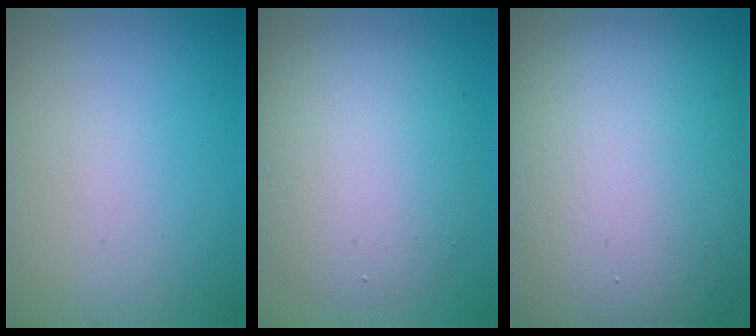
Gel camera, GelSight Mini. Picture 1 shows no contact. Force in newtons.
{"total": 6.7, "press": 6.7, "slide": 0.6}
{"total": 19.8, "press": 19.8, "slide": 0.7}